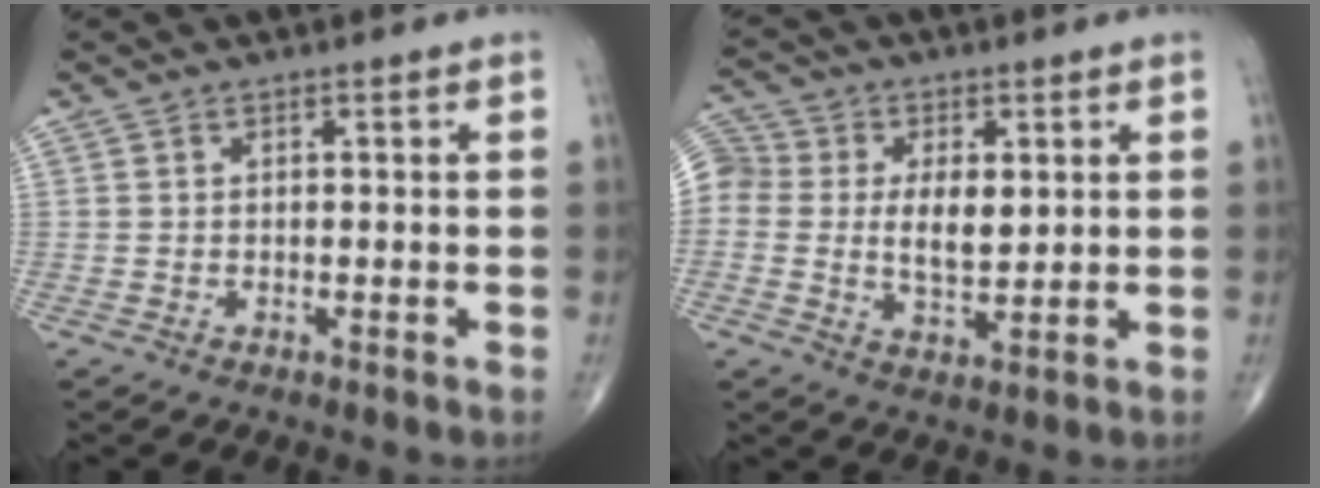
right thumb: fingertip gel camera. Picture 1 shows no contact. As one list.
[{"total": 14.9, "force": [1.8, 10.5, 10.4], "torque": [-0.204, 0.003, 0.032]}]